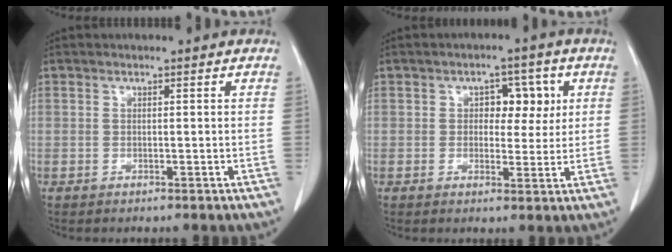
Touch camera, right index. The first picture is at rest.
{"total": 5.1, "force": [1.3, 3.1, 3.9], "torque": [-0.044, 0.013, 0.020]}